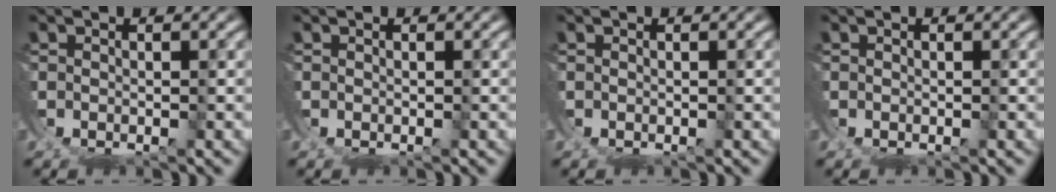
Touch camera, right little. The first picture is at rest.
{"total": 0.0}
{"total": 0.0}
{"total": 0.0}